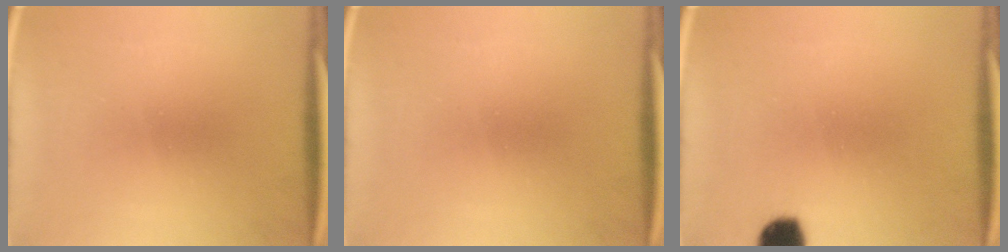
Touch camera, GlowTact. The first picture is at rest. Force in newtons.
{"total": 0.0}
{"total": 5.8}